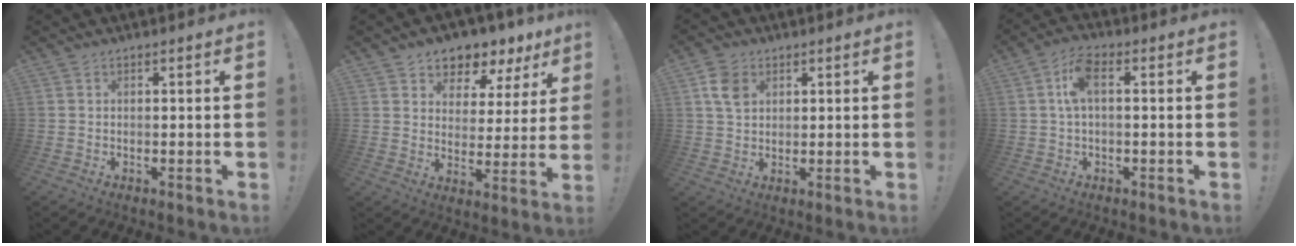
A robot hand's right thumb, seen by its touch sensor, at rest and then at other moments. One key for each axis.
{"total": 6.2, "fx": 4.7, "fy": 3.9, "fz": 1.1, "tx": -0.015, "ty": -0.051, "tz": 0.087}
{"total": 7.0, "fx": 2.7, "fy": 5.2, "fz": 3.9, "tx": -0.057, "ty": 0.002, "tz": 0.054}
{"total": 6.9, "fx": 0.6, "fy": 3.0, "fz": 6.2, "tx": -0.119, "ty": 0.005, "tz": 0.010}